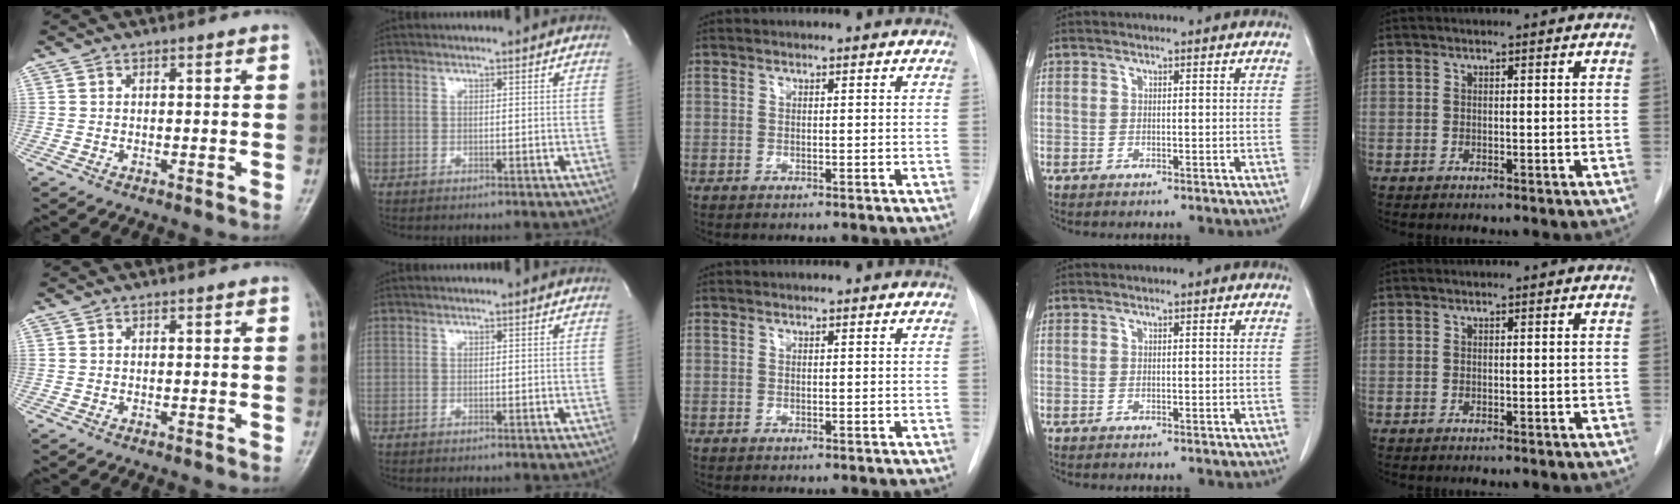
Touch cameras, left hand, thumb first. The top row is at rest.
{}